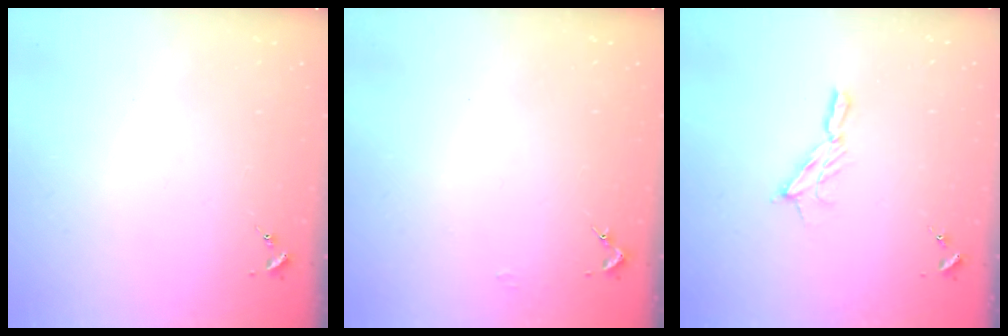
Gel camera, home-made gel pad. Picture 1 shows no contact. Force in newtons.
{"total": 2.1, "press": 2.1, "slide": 0.3}
{"total": 8.1, "press": 8.0, "slide": 0.6}